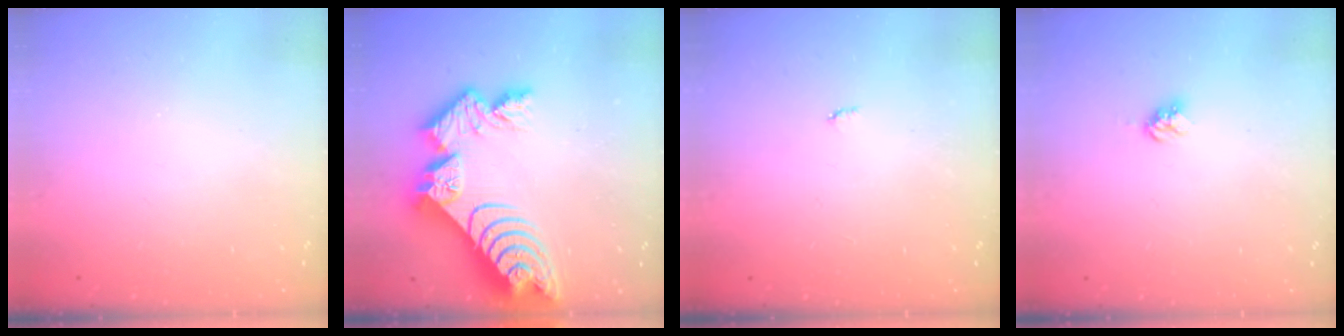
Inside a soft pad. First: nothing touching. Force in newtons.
{"total": 17.0, "press": 16.9, "slide": 1.6}
{"total": 2.1, "press": 2.1, "slide": 0.4}
{"total": 3.9, "press": 3.9, "slide": 0.4}